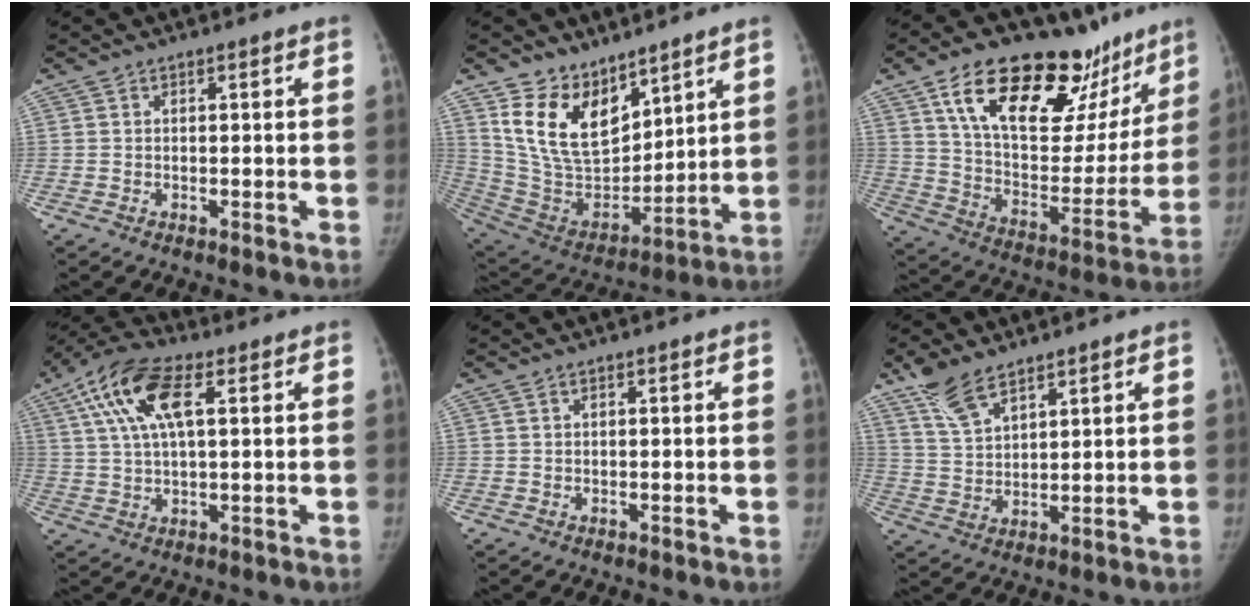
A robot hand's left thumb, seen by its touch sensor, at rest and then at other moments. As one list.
[{"total": 16.1, "force": [10.3, 9.2, 8.3], "torque": [-0.111, -0.064, 0.221]}, {"total": 30.1, "force": [18.4, 14.8, 18.8], "torque": [-0.239, -0.041, 0.292]}, {"total": 12.9, "force": [4.7, 5.4, 10.7], "torque": [-0.217, 0.017, 0.082]}, {"total": 0.0}, {"total": 6.6, "force": [5.0, 2.5, 3.4], "torque": [-0.057, -0.019, 0.106]}]